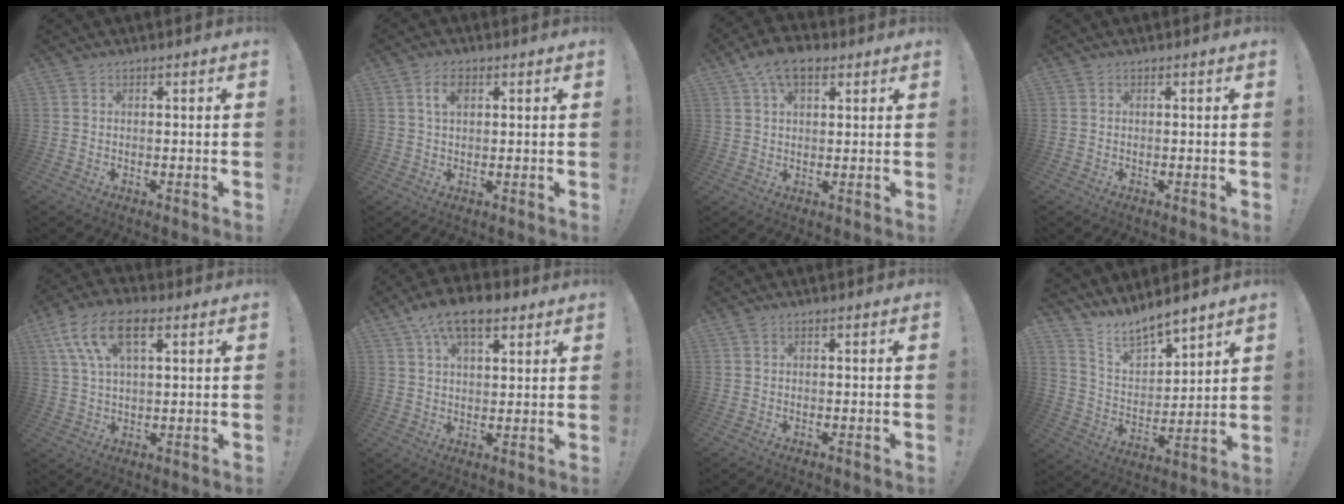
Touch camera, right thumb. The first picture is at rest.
{"total": 4.5, "force": [1.6, 2.5, 3.4], "torque": [-0.055, 0.001, 0.026]}
{"total": 8.8, "force": [4.8, 4.9, 5.6], "torque": [-0.091, -0.007, 0.089]}
{"total": 0.0}
{"total": 13.2, "force": [5.8, 6.6, 9.8], "torque": [-0.183, -0.001, 0.109]}
{"total": 11.4, "force": [6.6, 5.5, 7.5], "torque": [-0.112, -0.020, 0.119]}
{"total": 0.0}
{"total": 10.0, "force": [9.4, 2.5, 1.9], "torque": [-0.048, -0.088, 0.177]}